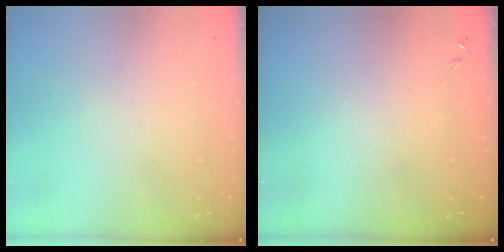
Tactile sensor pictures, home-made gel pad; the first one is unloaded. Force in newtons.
{"total": 0.0}